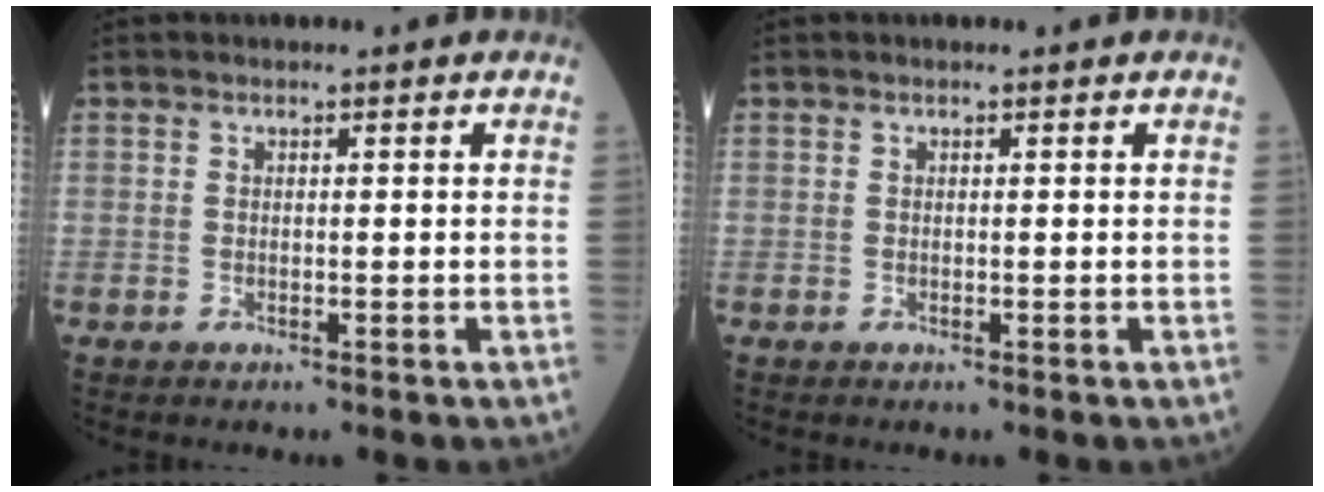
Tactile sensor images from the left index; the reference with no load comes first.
{"total": 0.0}